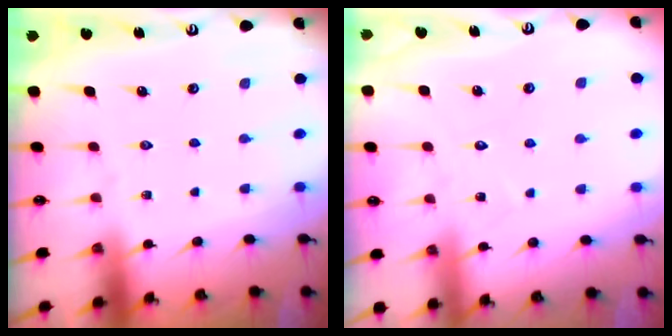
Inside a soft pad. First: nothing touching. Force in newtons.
{"total": 5.5, "press": 5.5, "slide": 0.5}